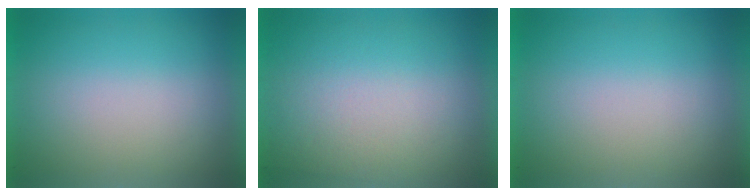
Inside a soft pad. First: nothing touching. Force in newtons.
{"total": 2.8}
{"total": 0.0}